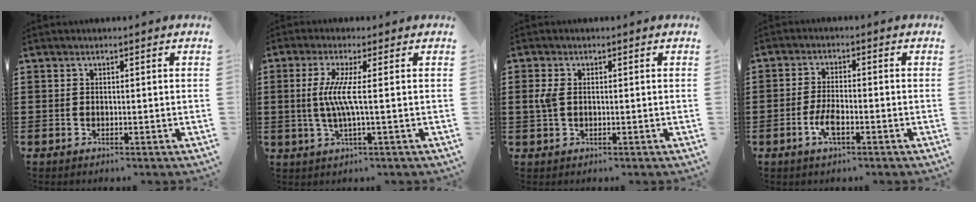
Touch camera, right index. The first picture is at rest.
{"total": 5.7, "force": [0.1, -0.4, 5.7], "torque": [-0.130, -0.018, -0.009]}
{"total": 2.7, "force": [0.2, 1.6, 2.2], "torque": [-0.069, -0.002, -0.004]}
{"total": 3.9, "force": [-1.7, 1.2, 3.3], "torque": [-0.077, -0.003, -0.036]}